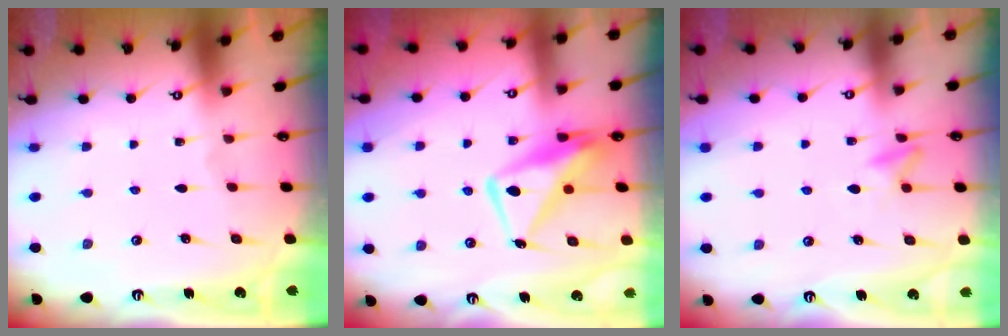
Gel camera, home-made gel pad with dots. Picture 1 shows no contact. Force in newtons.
{"total": 12.3, "press": 12.2, "slide": 1.4}
{"total": 6.7, "press": 6.6, "slide": 1.2}